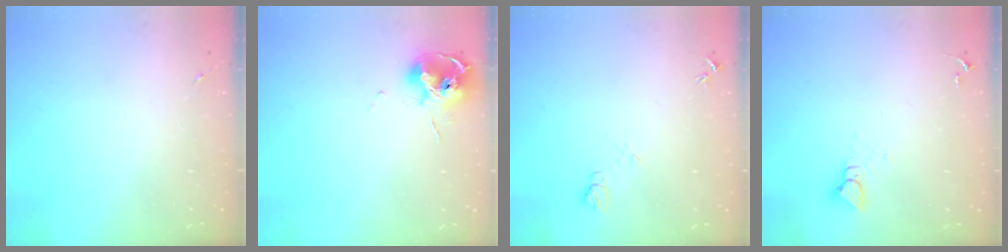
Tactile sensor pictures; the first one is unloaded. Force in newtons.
{"total": 10.6, "press": 10.5, "slide": 0.8}
{"total": 6.3, "press": 6.3, "slide": 0.7}
{"total": 3.9, "press": 3.8, "slide": 0.5}